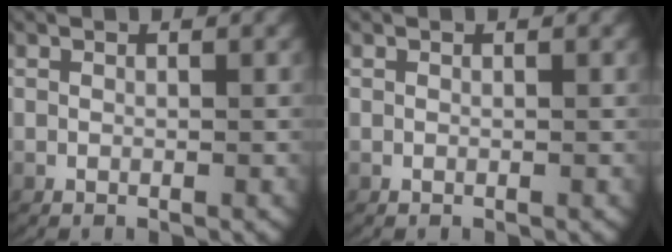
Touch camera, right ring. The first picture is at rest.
{"total": 0.0}